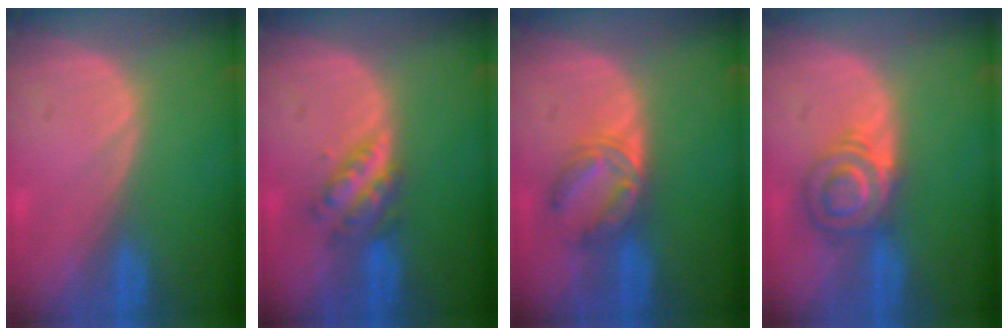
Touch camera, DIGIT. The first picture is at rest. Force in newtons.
{"total": 4.7, "press": 4.6, "slide": 1.2}
{"total": 5.5, "press": 5.4, "slide": 1.0}
{"total": 5.9, "press": 5.8, "slide": 0.8}